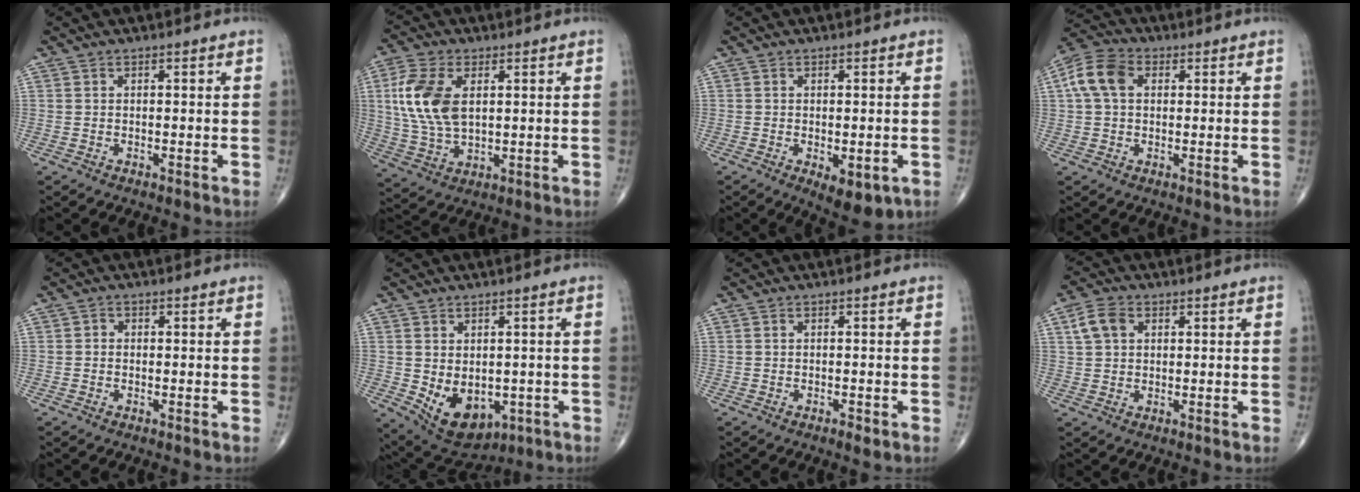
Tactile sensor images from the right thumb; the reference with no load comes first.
{"total": 12.5, "force": [2.6, 7.1, 9.9], "torque": [-0.208, -0.008, 0.051]}
{"total": 6.7, "force": [-2.3, 3.1, 5.5], "torque": [-0.068, -0.008, -0.021]}
{"total": 8.6, "force": [1.9, 6.0, 5.9], "torque": [-0.120, 0.023, 0.028]}
{"total": 0.9, "force": [-0.2, 0.8, 0.3], "torque": [0.006, 0.003, -0.009]}
{"total": 10.7, "force": [-2.2, 7.3, 7.6], "torque": [-0.095, -0.006, -0.009]}
{"total": 1.3, "force": [-0.7, 0.5, 1.0], "torque": [-0.017, -0.002, -0.012]}
{"total": 5.1, "force": [1.7, 3.6, 3.1], "torque": [-0.056, 0.007, 0.030]}